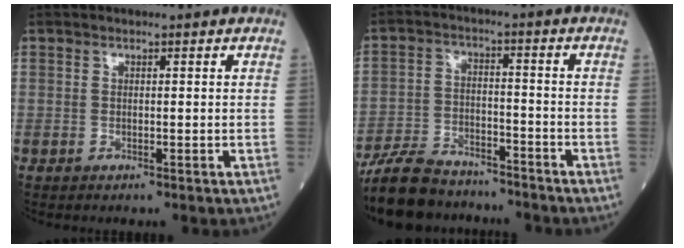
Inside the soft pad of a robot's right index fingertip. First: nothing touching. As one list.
[{"total": 12.6, "force": [-11.1, 4.3, 4.0], "torque": [-0.078, 0.005, -0.185]}]